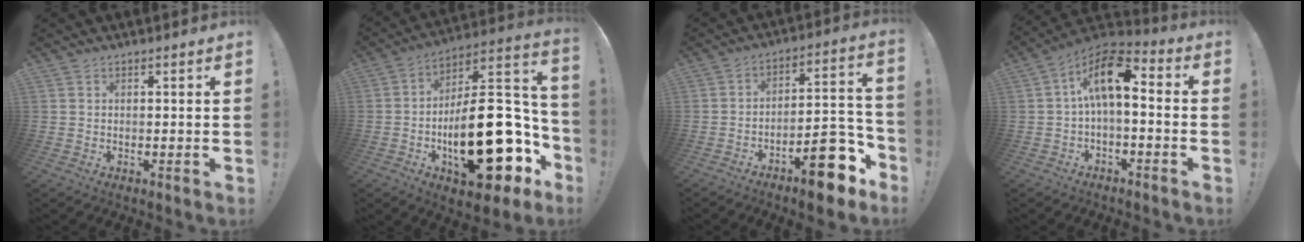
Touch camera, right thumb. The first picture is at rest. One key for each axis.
{"total": 29.4, "fx": -8.0, "fy": 12.6, "fz": 25.3, "tx": -0.407, "ty": 0.053, "tz": -0.113}
{"total": 15.6, "fx": -9.6, "fy": 5.8, "fz": 10.9, "tx": -0.111, "ty": 0.071, "tz": -0.150}
{"total": 12.4, "fx": 1.6, "fy": 5.6, "fz": 11.0, "tx": -0.192, "ty": 0.010, "tz": 0.027}